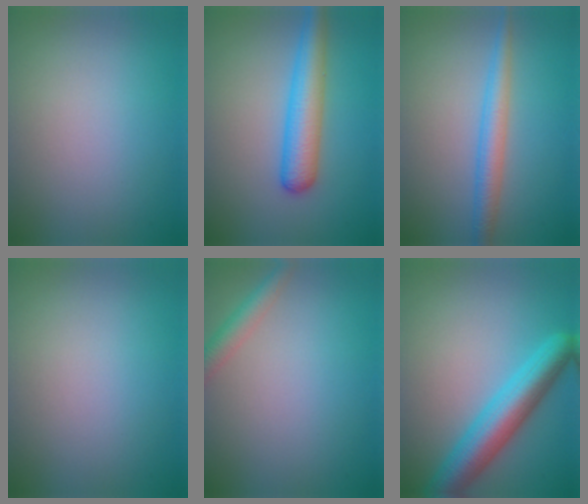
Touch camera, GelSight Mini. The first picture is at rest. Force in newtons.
{"total": 4.7, "press": 4.7, "slide": 0.2}
{"total": 3.0, "press": 3.0, "slide": 0.1}
{"total": 0.0}
{"total": 2.4, "press": 2.4, "slide": 0.1}
{"total": 6.5, "press": 6.5, "slide": 0.3}